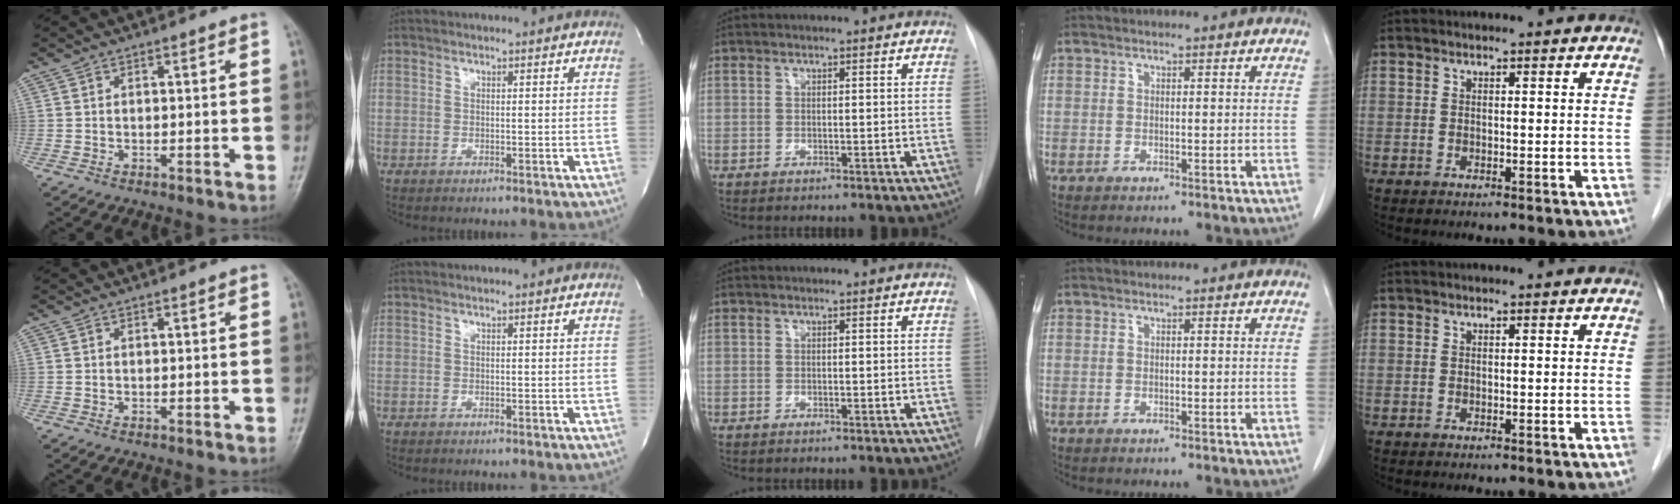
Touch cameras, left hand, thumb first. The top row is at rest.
{}